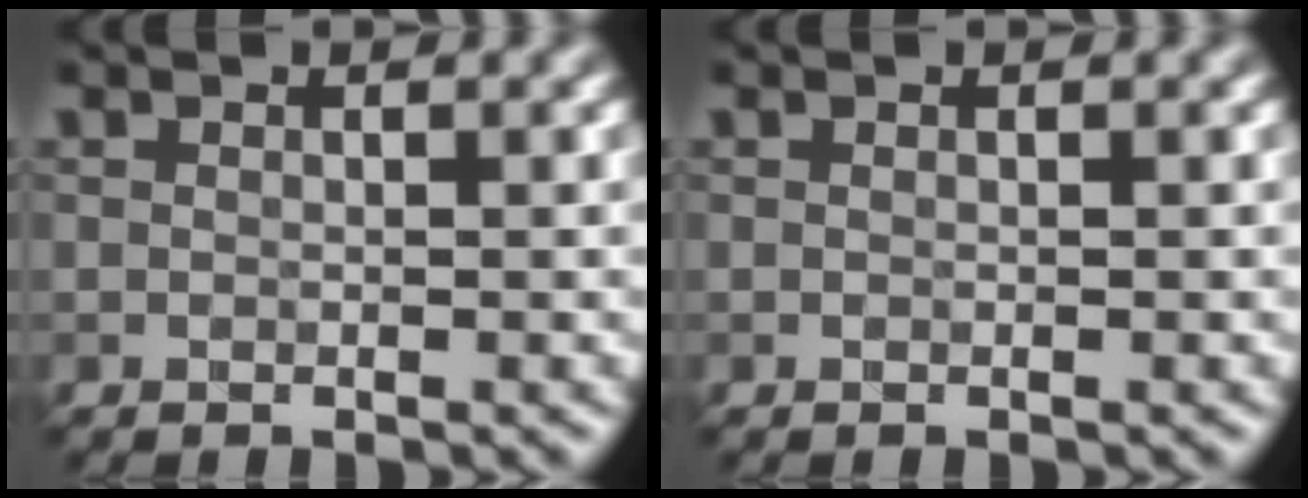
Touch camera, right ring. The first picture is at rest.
{"total": 0.0}